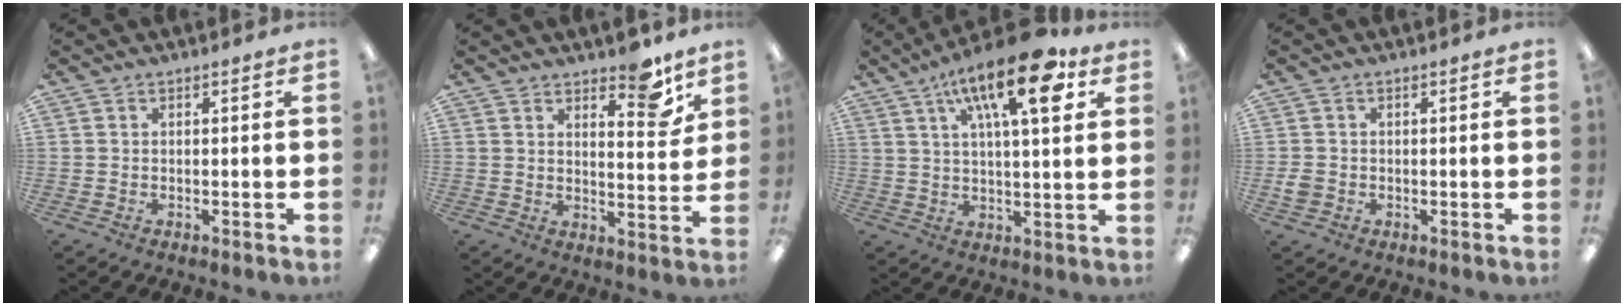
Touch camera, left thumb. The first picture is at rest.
{"total": 8.9, "force": [6.9, 3.1, 4.8], "torque": [-0.040, -0.052, 0.112]}
{"total": 18.4, "force": [9.0, 6.2, 14.9], "torque": [-0.227, -0.030, 0.138]}
{"total": 2.1, "force": [-0.5, 1.8, 1.0], "torque": [-0.015, 0.004, -0.009]}